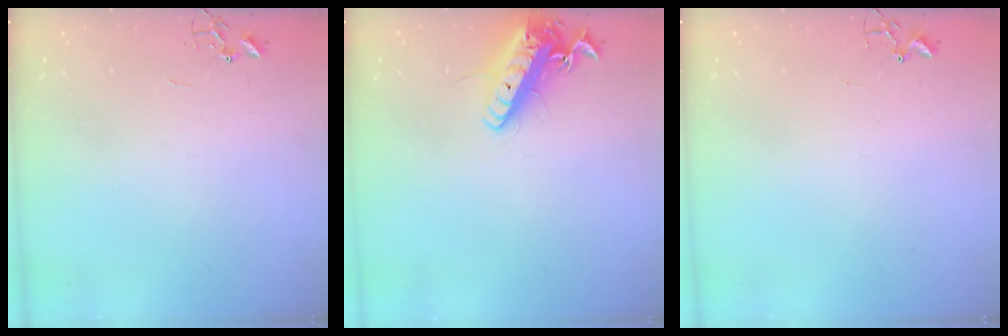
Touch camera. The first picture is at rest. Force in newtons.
{"total": 16.0, "press": 15.7, "slide": 3.1}
{"total": 1.7, "press": 1.6, "slide": 0.2}